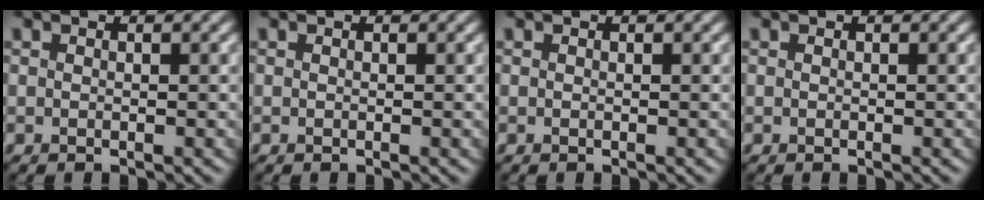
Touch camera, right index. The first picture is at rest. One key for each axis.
{"total": 0.0}
{"total": 0.0}
{"total": 0.0}